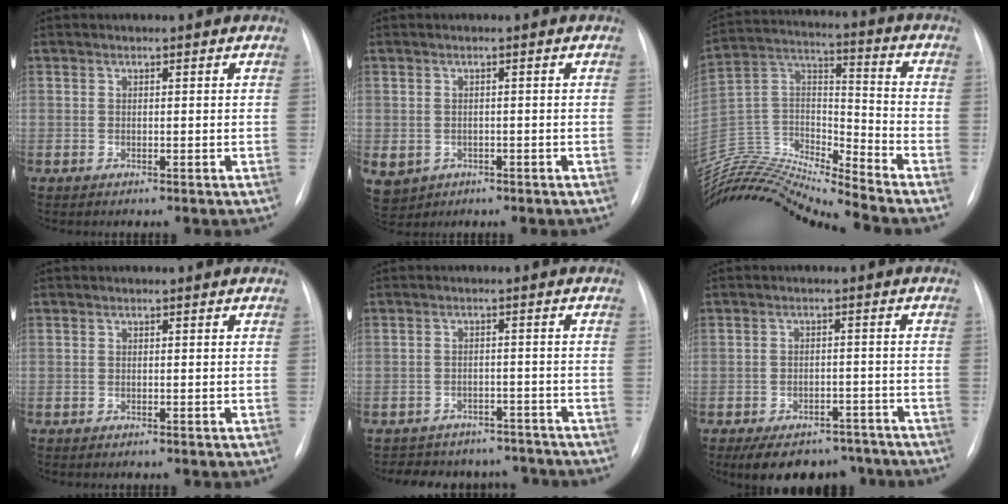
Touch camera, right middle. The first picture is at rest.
{"total": 6.6, "force": [-2.6, 5.7, 2.2], "torque": [-0.060, -0.001, -0.030]}
{"total": 19.5, "force": [-18.8, -1.5, 4.9], "torque": [-0.084, 0.032, -0.339]}
{"total": 0.0}
{"total": 11.2, "force": [-10.0, 4.9, 1.6], "torque": [-0.021, 0.022, -0.117]}
{"total": 11.7, "force": [-9.4, 5.8, 4.0], "torque": [-0.051, 0.010, -0.122]}